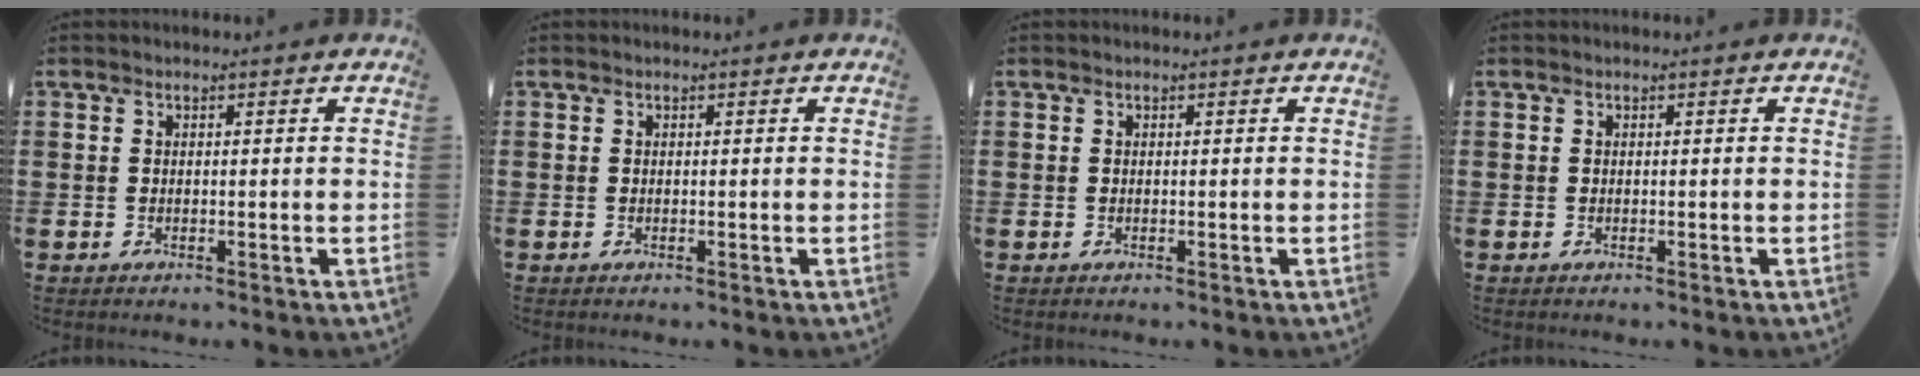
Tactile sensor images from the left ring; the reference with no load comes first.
{"total": 0.0}
{"total": 0.0}
{"total": 0.0}